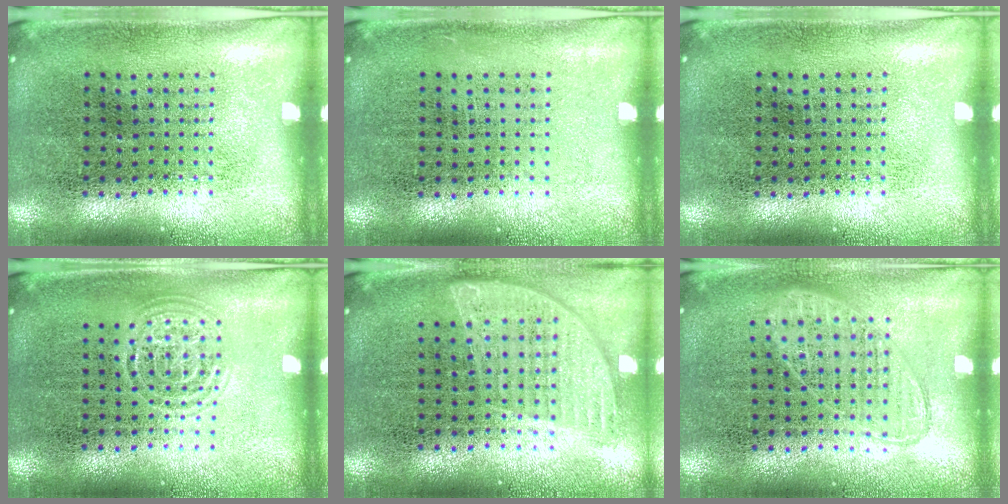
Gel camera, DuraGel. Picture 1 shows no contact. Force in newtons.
{"total": 0.0}
{"total": 0.0}
{"total": 1.0, "press": 1.0, "slide": 0.1}
{"total": 0.9, "press": 0.8, "slide": 0.3}
{"total": 0.9, "press": 0.8, "slide": 0.3}